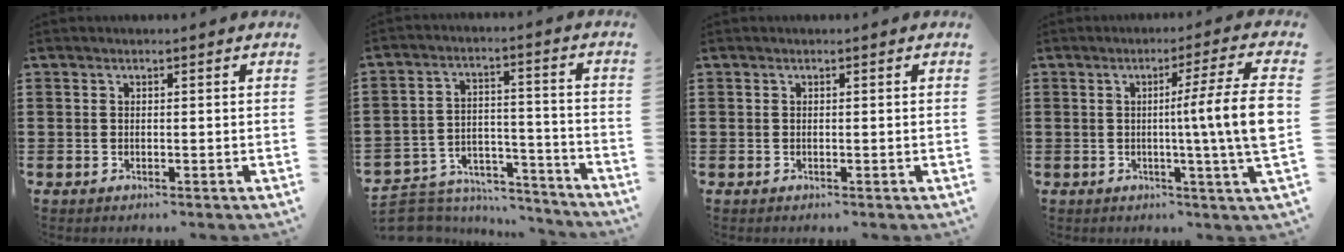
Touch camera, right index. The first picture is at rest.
{"total": 6.8, "force": [-6.2, 2.4, 1.2], "torque": [-0.038, 0.016, -0.126]}
{"total": 0.0}
{"total": 10.9, "force": [0.0, -0.7, 10.9], "torque": [-0.169, -0.019, -0.010]}